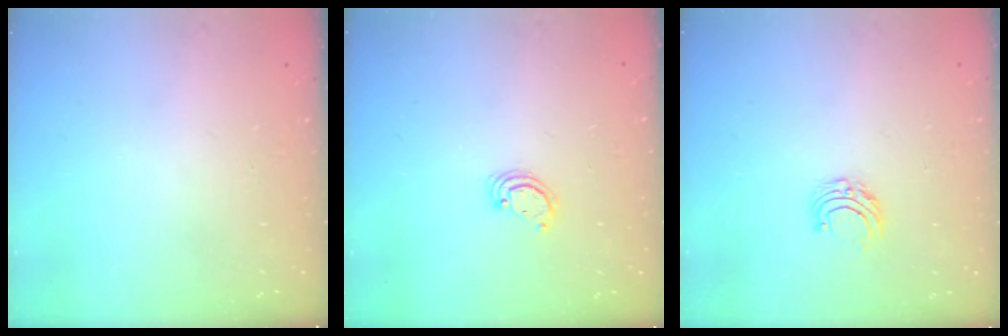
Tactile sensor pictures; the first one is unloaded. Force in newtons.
{"total": 2.6, "press": 2.6, "slide": 0.3}
{"total": 5.0, "press": 5.0, "slide": 0.4}